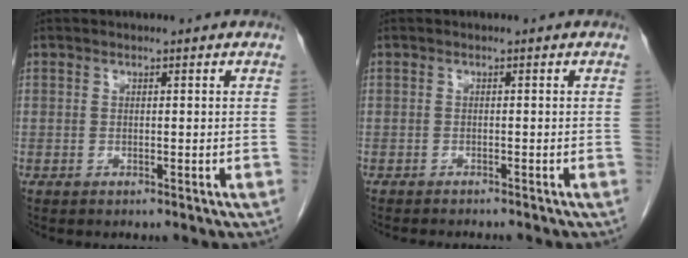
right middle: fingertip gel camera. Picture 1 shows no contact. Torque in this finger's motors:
{"motor_torque": [0.26, -0.23, 0.02, 0.01]}